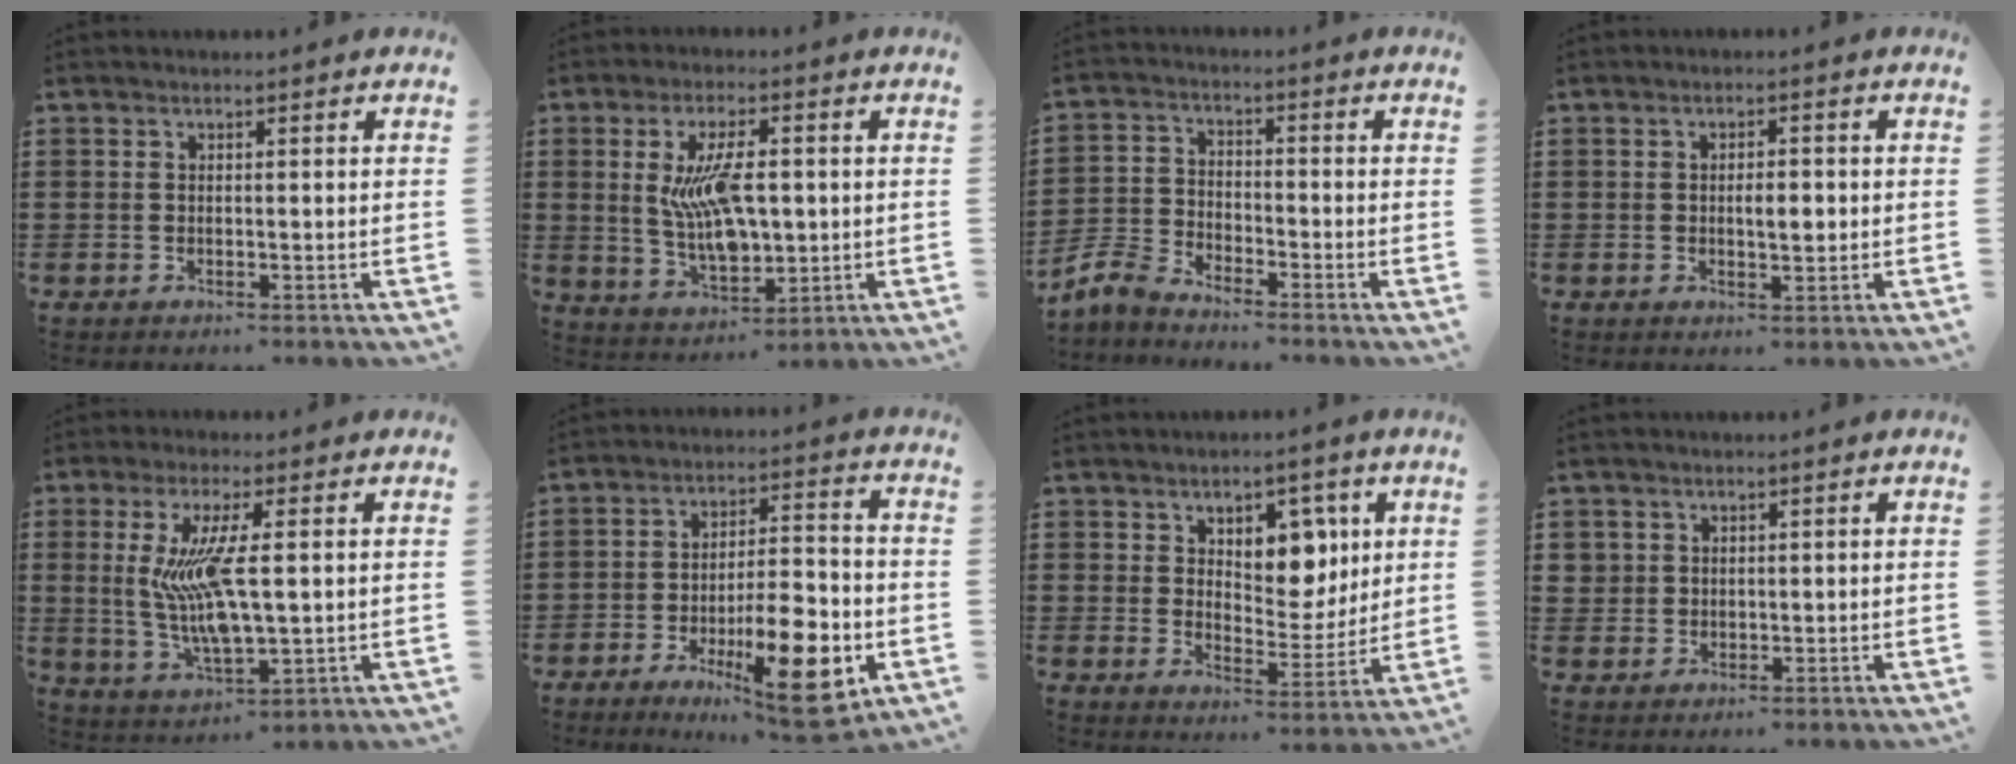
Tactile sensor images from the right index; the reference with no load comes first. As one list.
[{"total": 9.6, "force": [1.1, 4.2, 8.5], "torque": [-0.168, -0.004, 0.013]}, {"total": 4.8, "force": [-4.6, 0.5, 1.2], "torque": [-0.053, -0.007, -0.101]}, {"total": 2.9, "force": [-0.1, 1.0, 2.7], "torque": [-0.042, -0.001, -0.005]}, {"total": 9.6, "force": [1.1, 2.3, 9.3], "torque": [-0.209, -0.018, 0.011]}, {"total": 13.6, "force": [-6.2, 4.8, 11.2], "torque": [-0.171, 0.014, -0.102]}, {"total": 6.8, "force": [3.6, 4.6, 3.5], "torque": [-0.060, -0.009, 0.057]}, {"total": 1.6, "force": [0.7, 1.4, 0.2], "torque": [-0.009, 0.006, 0.013]}]